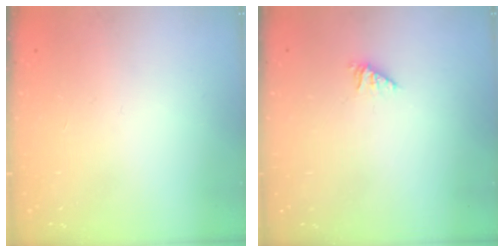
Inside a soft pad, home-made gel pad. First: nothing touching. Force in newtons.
{"total": 1.5, "press": 1.5, "slide": 0.3}